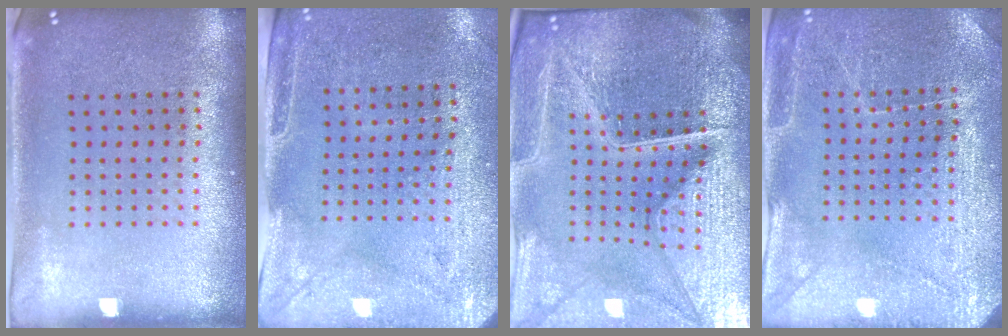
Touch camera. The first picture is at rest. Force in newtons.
{"total": 3.0, "press": 2.4, "slide": 1.7}
{"total": 7.1, "press": 6.2, "slide": 3.4}
{"total": 2.9, "press": 2.9, "slide": 0.2}